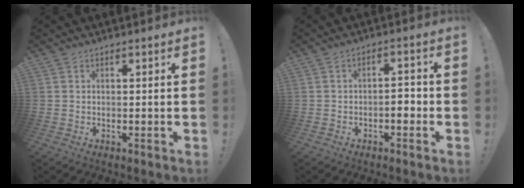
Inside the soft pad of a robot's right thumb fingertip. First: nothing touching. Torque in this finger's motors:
{"motor_torque": [0.48, 0.82, 0.25, -0.44, -0.02]}